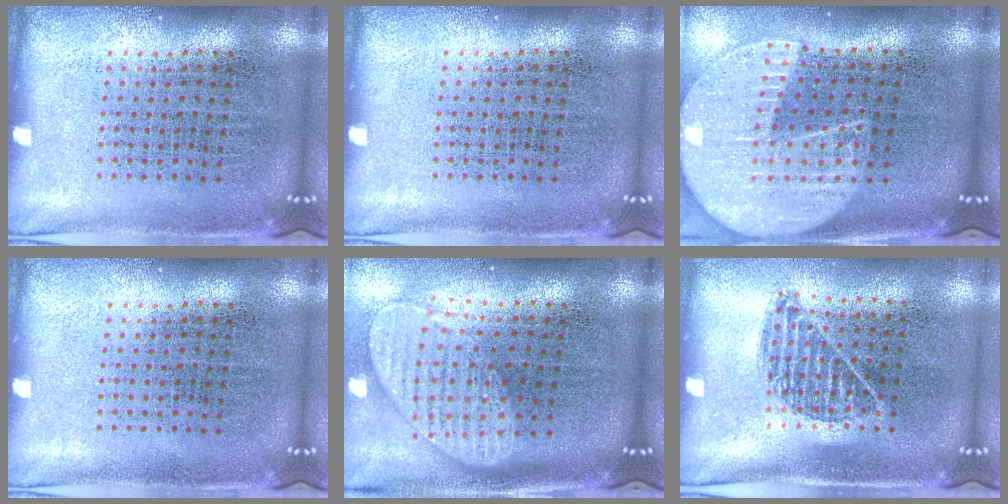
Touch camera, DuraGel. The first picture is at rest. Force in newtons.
{"total": 0.0}
{"total": 2.3, "press": 2.0, "slide": 1.1}
{"total": 0.0}
{"total": 2.0, "press": 1.6, "slide": 1.2}
{"total": 0.9, "press": 0.8, "slide": 0.4}